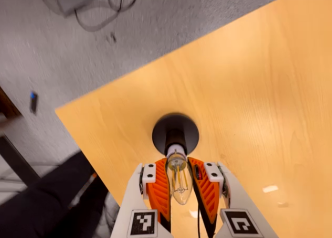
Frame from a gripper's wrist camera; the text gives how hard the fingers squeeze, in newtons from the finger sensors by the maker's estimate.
{"total": 17.3, "left": 16.9, "right": 17.7}